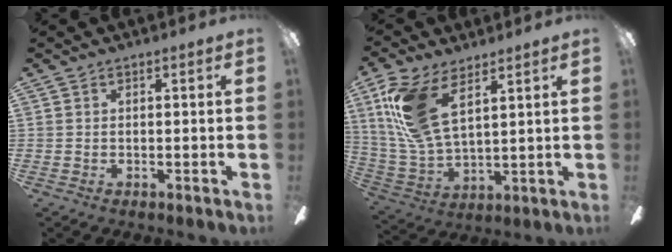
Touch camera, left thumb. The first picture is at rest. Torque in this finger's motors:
{"motor_torque": [0.64, 0.42, 1.30, -1.47, 0.19]}